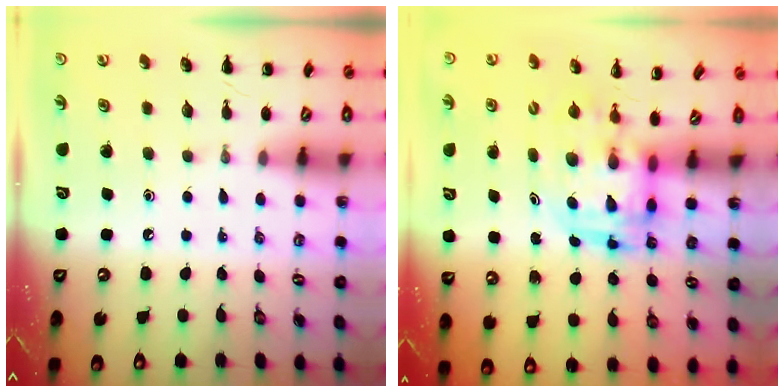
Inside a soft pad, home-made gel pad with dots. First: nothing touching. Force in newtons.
{"total": 3.7, "press": 3.6, "slide": 0.7}